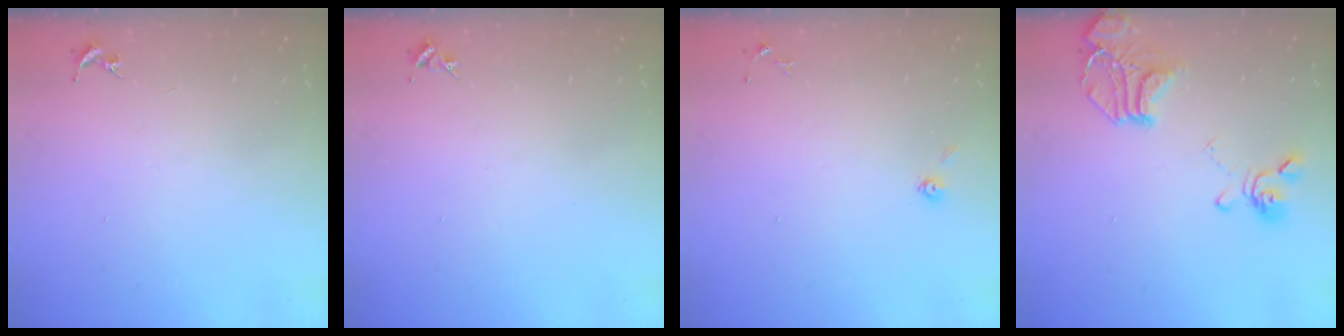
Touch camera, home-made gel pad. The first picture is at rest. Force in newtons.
{"total": 3.7, "press": 3.7, "slide": 0.5}
{"total": 4.5, "press": 4.4, "slide": 0.9}
{"total": 16.7, "press": 16.5, "slide": 2.0}